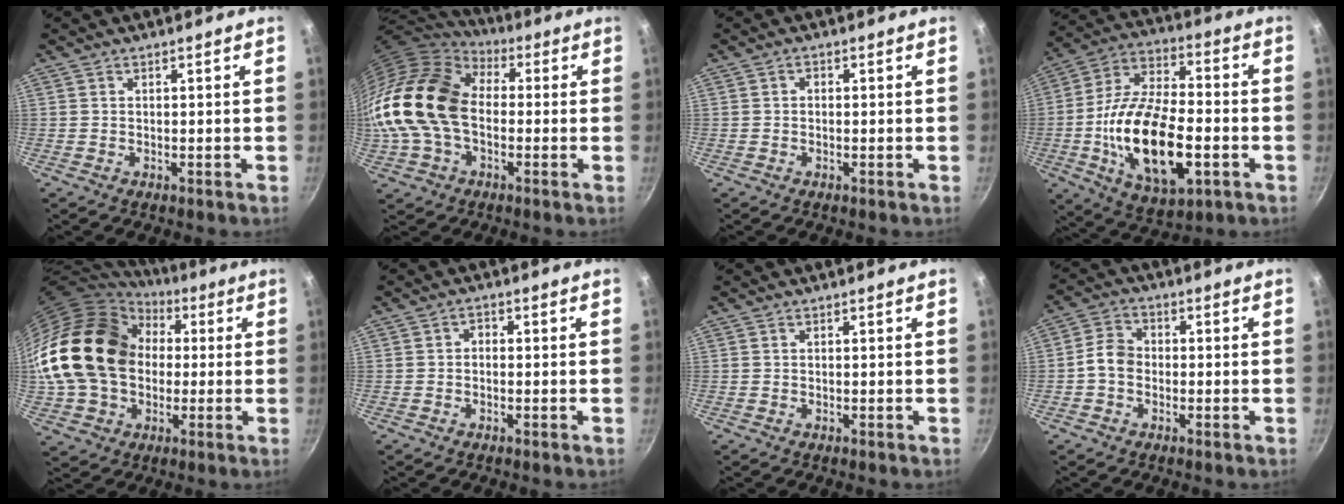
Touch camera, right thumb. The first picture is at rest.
{"total": 20.9, "force": [-0.4, 14.2, 15.4], "torque": [-0.295, 0.036, -0.017]}
{"total": 1.0, "force": [0.0, 0.9, 0.6], "torque": [-0.010, 0.007, 0.000]}
{"total": 22.6, "force": [-5.1, 11.1, 19.0], "torque": [-0.338, 0.021, -0.090]}
{"total": 25.1, "force": [3.0, 19.1, 15.9], "torque": [-0.292, 0.044, 0.056]}
{"total": 1.6, "force": [-0.3, 1.3, 1.0], "torque": [-0.014, 0.010, -0.006]}
{"total": 0.0}
{"total": 4.8, "force": [-1.0, 3.8, 2.8], "torque": [-0.036, 0.022, -0.031]}